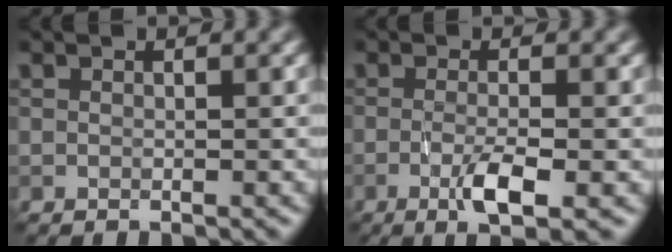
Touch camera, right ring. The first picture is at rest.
{"total": 3.6, "force": [-1.2, 0.7, 3.3], "torque": [-0.064, -0.003, -0.024]}